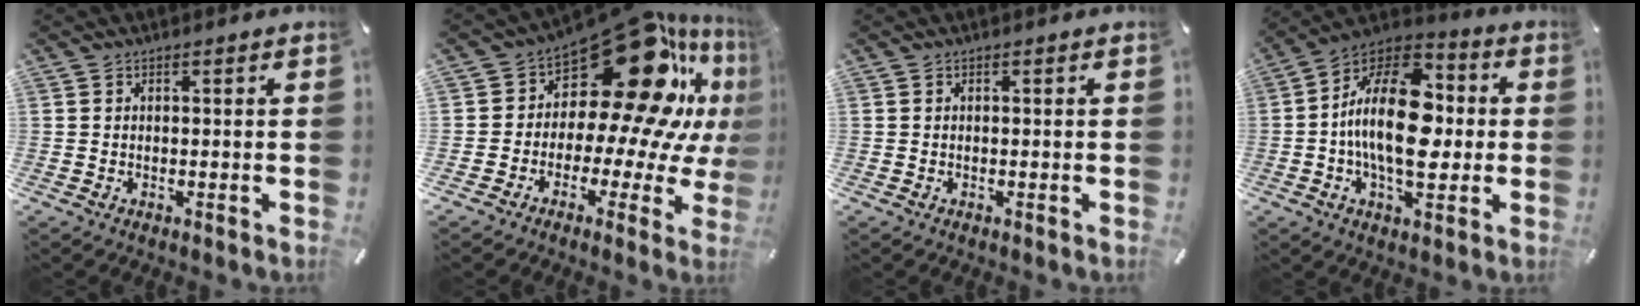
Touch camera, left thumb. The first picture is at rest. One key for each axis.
{"total": 24.2, "fx": 11.9, "fy": 12.4, "fz": 17.1, "tx": -0.236, "ty": -0.108, "tz": 0.202}
{"total": 0.0}
{"total": 20.7, "fx": -0.8, "fy": 12.2, "fz": 16.7, "tx": -0.318, "ty": 0.001, "tz": -0.021}